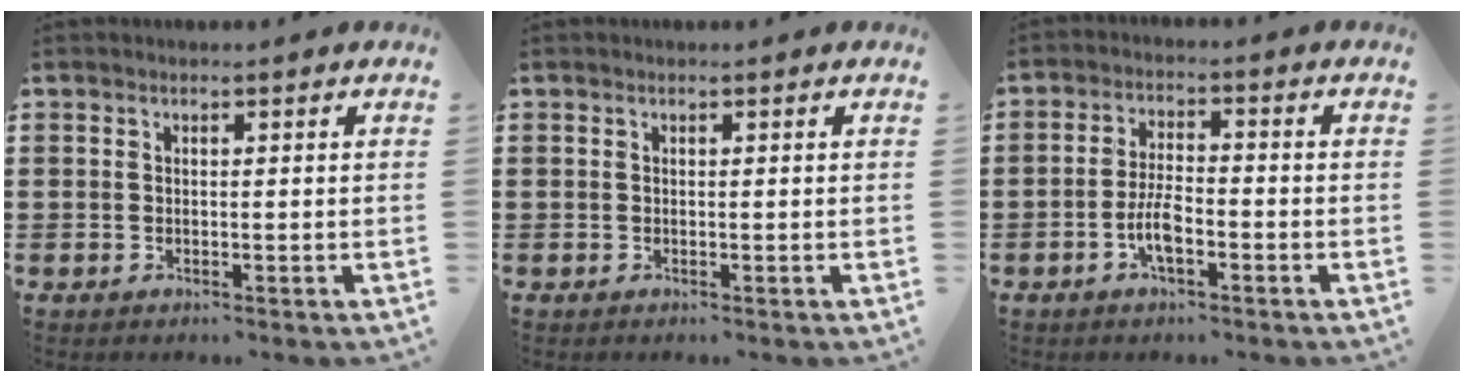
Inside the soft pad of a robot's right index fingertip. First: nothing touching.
{"total": 0.0}
{"total": 5.2, "force": [-2.0, 1.8, 4.4], "torque": [-0.103, 0.000, -0.044]}